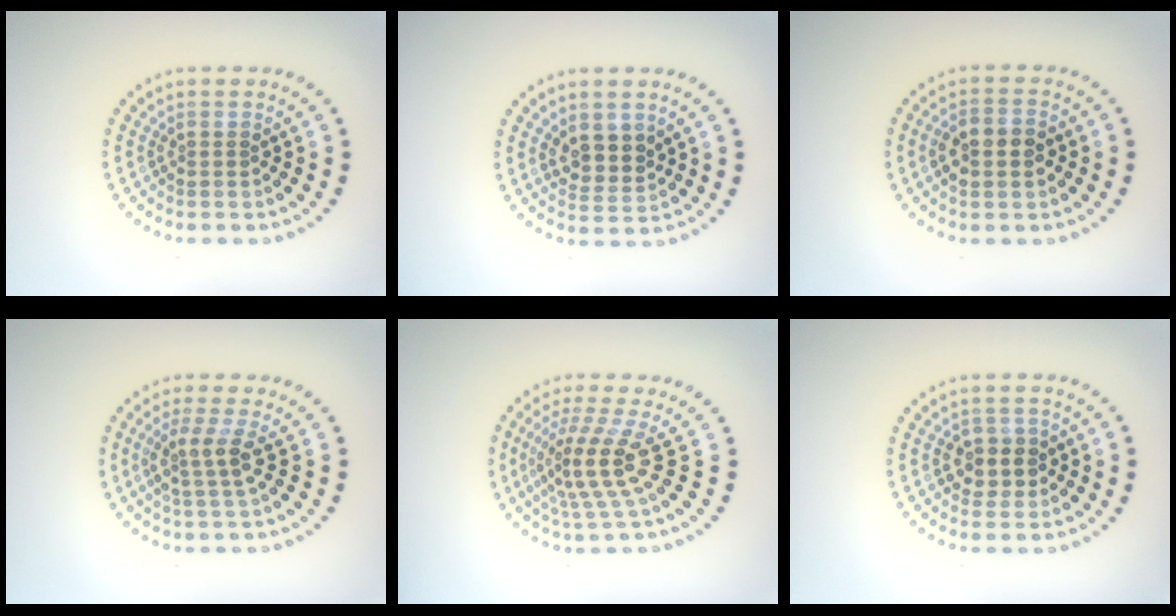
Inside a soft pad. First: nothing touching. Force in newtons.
{"total": 2.6, "press": 2.3, "slide": 1.2}
{"total": 3.1, "press": 3.0, "slide": 0.4}
{"total": 2.7, "press": 2.1, "slide": 1.7}
{"total": 4.4, "press": 3.1, "slide": 3.1}
{"total": 2.8, "press": 2.6, "slide": 0.9}